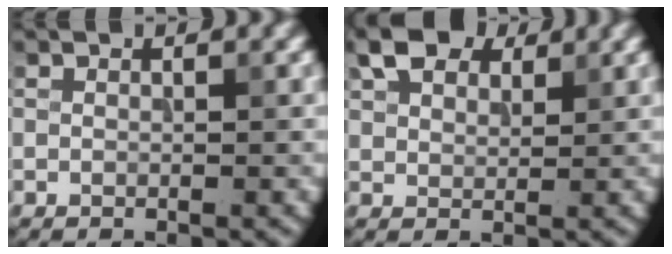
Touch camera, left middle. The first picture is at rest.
{"total": 4.8, "force": [3.0, 2.8, 2.6], "torque": [-0.054, 0.010, 0.053]}